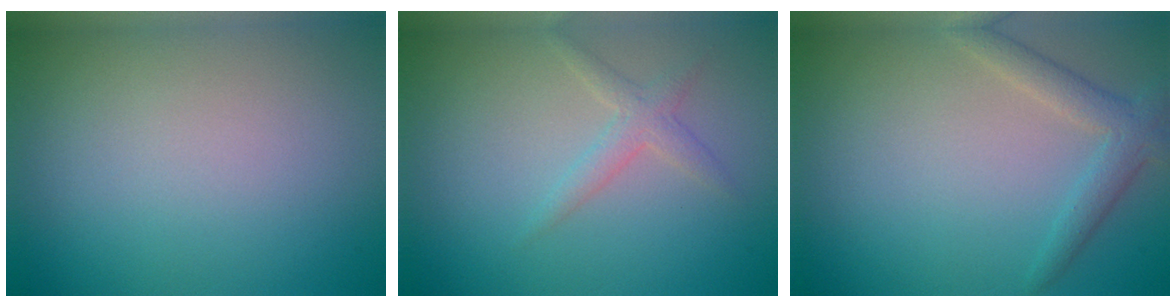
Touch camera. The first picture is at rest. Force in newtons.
{"total": 1.7, "press": 1.7, "slide": 0.1}
{"total": 2.6, "press": 2.5, "slide": 0.1}